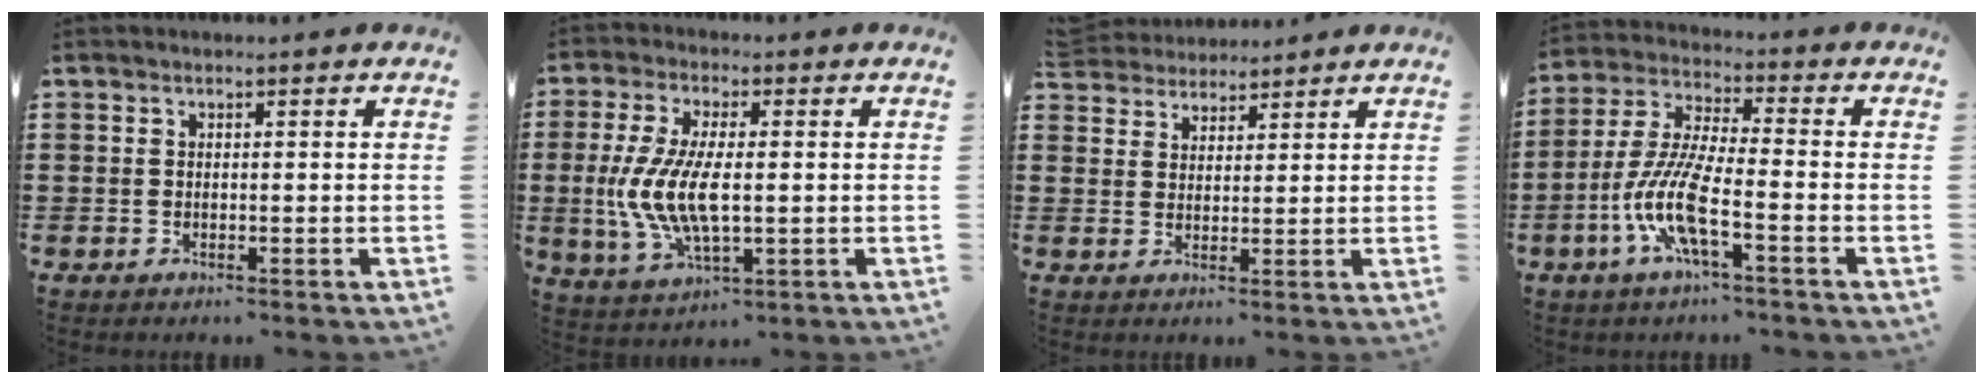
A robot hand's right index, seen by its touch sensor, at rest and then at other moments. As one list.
[{"total": 10.0, "force": [-0.5, 3.9, 9.2], "torque": [-0.218, -0.014, -0.018]}, {"total": 3.9, "force": [3.7, 1.0, -0.2], "torque": [-0.012, -0.003, 0.073]}, {"total": 9.5, "force": [-4.1, 1.8, 8.4], "torque": [-0.201, -0.015, -0.085]}]